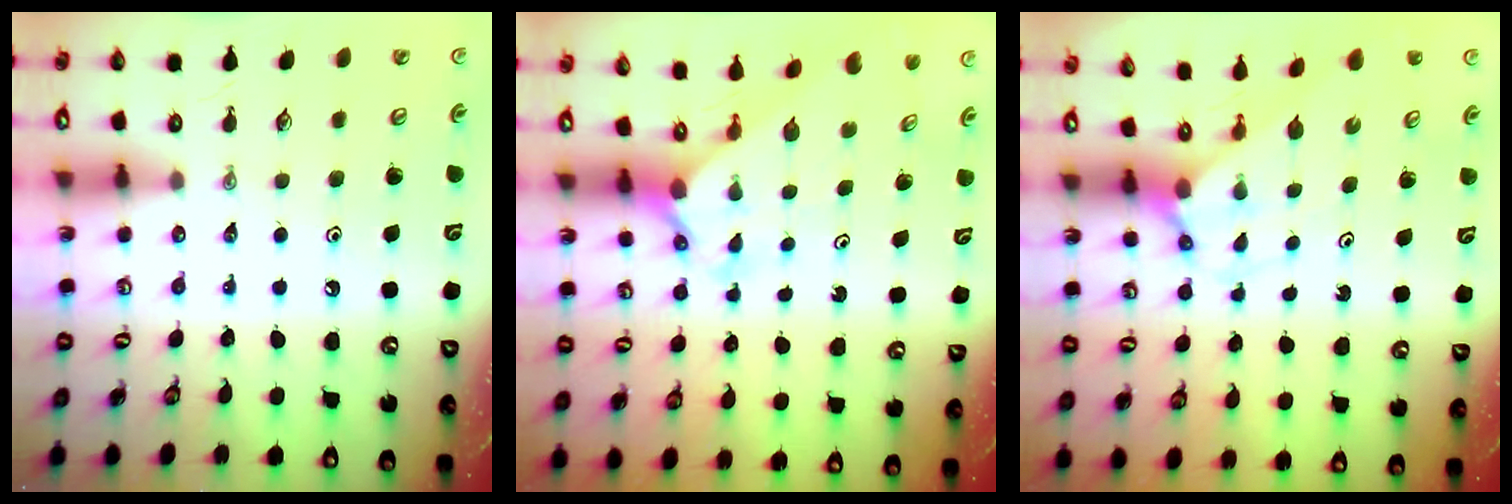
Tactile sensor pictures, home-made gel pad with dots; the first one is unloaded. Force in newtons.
{"total": 2.4, "press": 2.4, "slide": 0.2}
{"total": 2.4, "press": 2.4, "slide": 0.2}